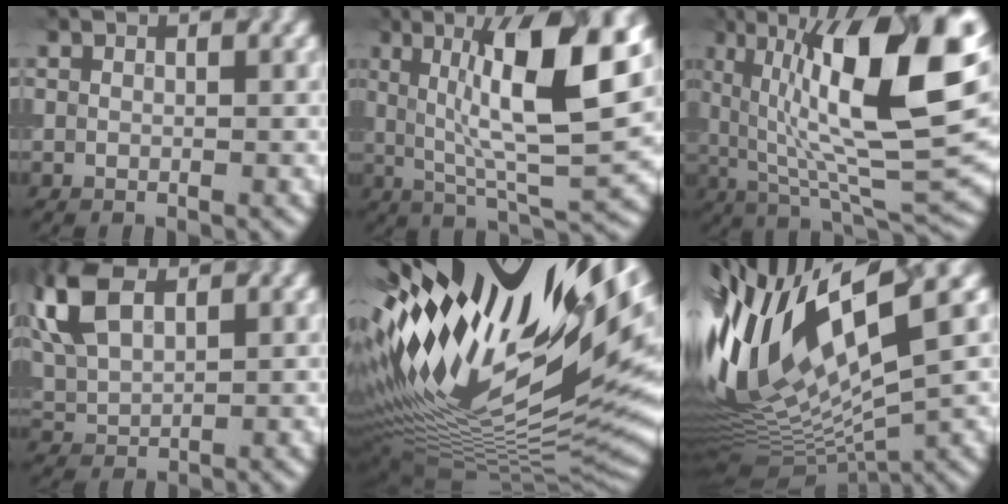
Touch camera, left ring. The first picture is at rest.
{"total": 10.8, "force": [2.5, 2.0, 10.3], "torque": [-0.158, 0.006, 0.054]}
{"total": 15.6, "force": [3.8, 4.3, 14.5], "torque": [-0.229, 0.007, 0.064]}
{"total": 8.5, "force": [3.8, 4.8, 6.0], "torque": [-0.157, 0.035, 0.069]}
{"total": 19.0, "force": [6.0, 6.4, 16.9], "torque": [-0.297, 0.000, 0.133]}
{"total": 14.8, "force": [3.7, 4.2, 13.7], "torque": [-0.293, 0.015, 0.082]}